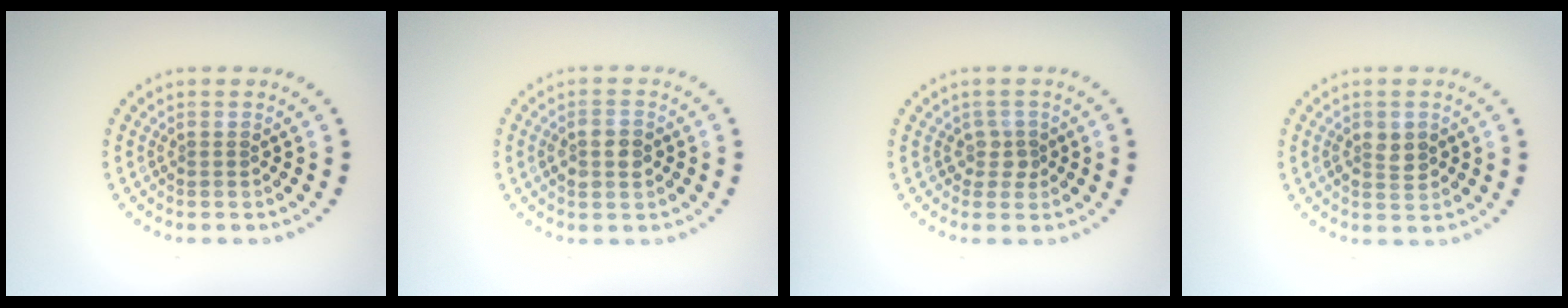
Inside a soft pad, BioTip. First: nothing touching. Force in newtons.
{"total": 2.2, "press": 2.2, "slide": 0.2}
{"total": 1.5, "press": 1.2, "slide": 0.9}
{"total": 2.1, "press": 2.1, "slide": 0.2}